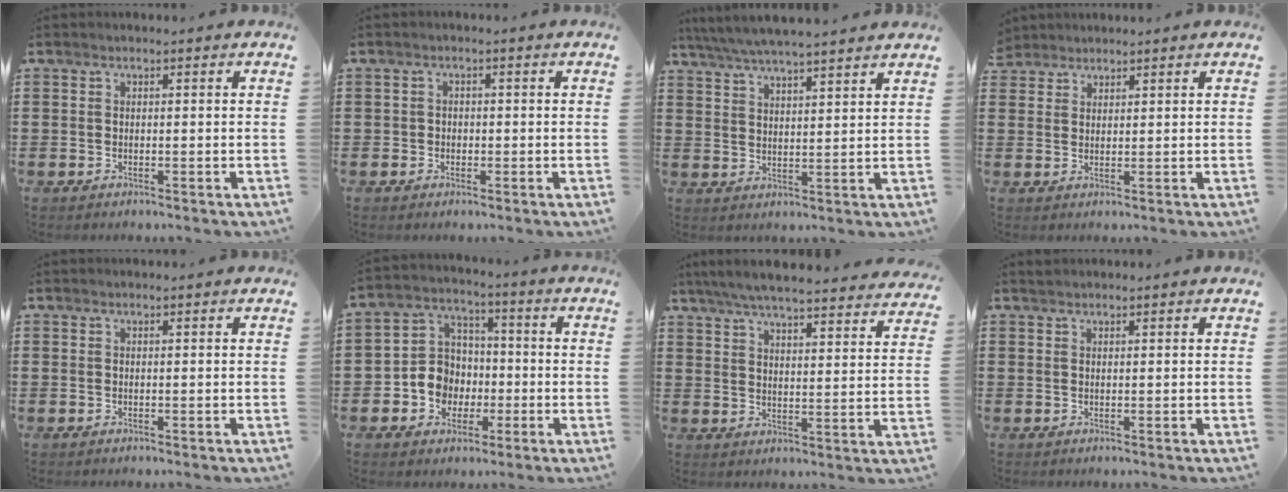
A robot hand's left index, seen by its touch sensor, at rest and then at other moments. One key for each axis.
{"total": 1.2, "fx": -0.3, "fy": 1.2, "fz": 0.2, "tx": -0.008, "ty": 0.004, "tz": -0.009}
{"total": 4.8, "fx": 4.5, "fy": -0.2, "fz": 1.5, "tx": -0.045, "ty": -0.020, "tz": 0.081}
{"total": 2.1, "fx": 1.9, "fy": 1.0, "fz": -0.2, "tx": -0.003, "ty": 0.006, "tz": 0.037}
{"total": 0.0}
{"total": 7.6, "fx": -1.8, "fy": 6.9, "fz": 2.6, "tx": -0.086, "ty": 0.017, "tz": -0.036}
{"total": 6.0, "fx": 5.7, "fy": -0.1, "fz": 2.1, "tx": -0.063, "ty": -0.032, "tz": 0.099}
{"total": 0.6, "fx": 0.6, "fy": 0.2, "fz": 0.0, "tx": -0.001, "ty": 0.001, "tz": 0.013}